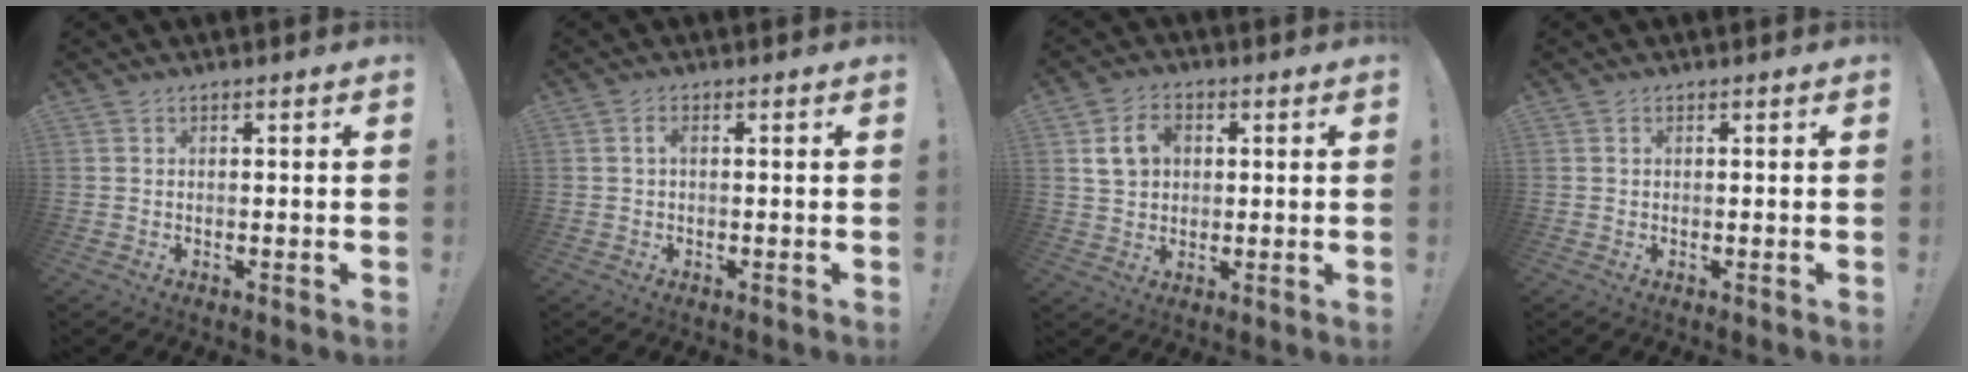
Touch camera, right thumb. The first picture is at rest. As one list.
[{"total": 1.4, "force": [-0.1, 0.4, 1.3], "torque": [-0.031, 0.007, -0.002]}, {"total": 8.2, "force": [2.5, 6.5, 4.4], "torque": [-0.076, 0.010, 0.052]}, {"total": 0.0}]